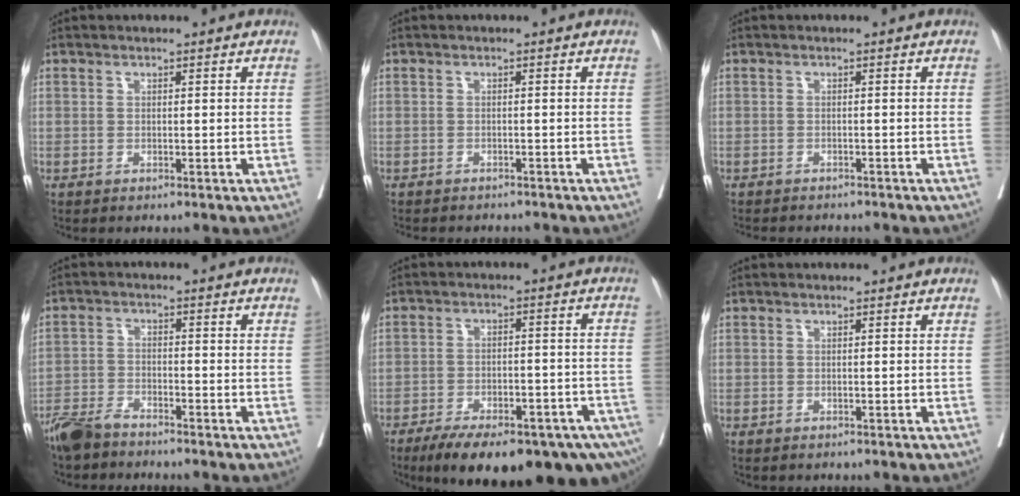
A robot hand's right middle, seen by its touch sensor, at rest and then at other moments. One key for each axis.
{"total": 5.9, "fx": -5.4, "fy": 1.6, "fz": 1.7, "tx": -0.017, "ty": -0.001, "tz": -0.068}
{"total": 6.0, "fx": -5.5, "fy": 1.5, "fz": 1.8, "tx": -0.019, "ty": -0.003, "tz": -0.072}
{"total": 5.7, "fx": -5.1, "fy": 1.3, "fz": 2.1, "tx": -0.041, "ty": -0.014, "tz": -0.098}
{"total": 20.1, "fx": -13.8, "fy": 6.3, "fz": 13.2, "tx": -0.157, "ty": 0.005, "tz": -0.189}
{"total": 0.8, "fx": -0.7, "fy": 0.3, "fz": 0.1, "tx": -0.007, "ty": 0.000, "tz": -0.014}